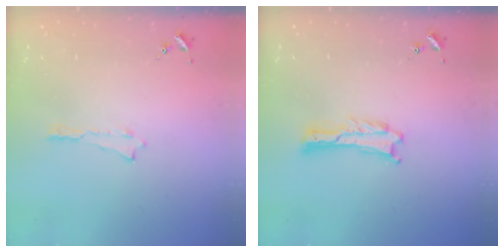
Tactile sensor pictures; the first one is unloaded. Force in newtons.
{"total": 0.0}